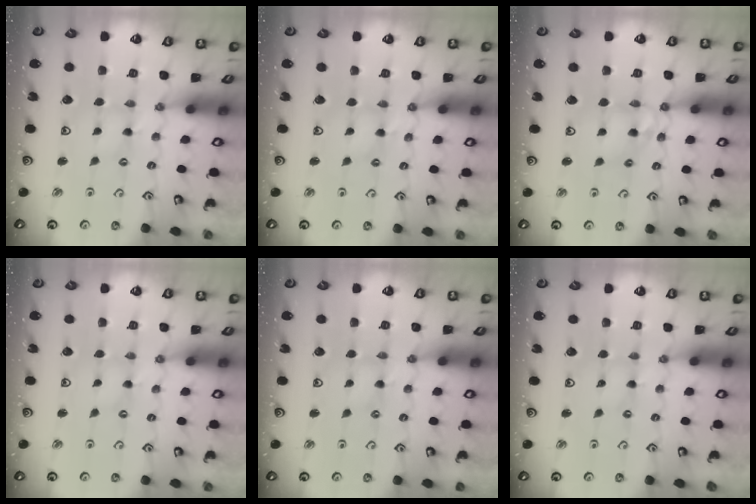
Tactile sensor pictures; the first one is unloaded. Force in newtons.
{"total": 2.5, "press": 2.5, "slide": 0.2}
{"total": 8.8, "press": 8.8, "slide": 0.8}
{"total": 0.0}
{"total": 1.1, "press": 1.0, "slide": 0.2}
{"total": 0.0}